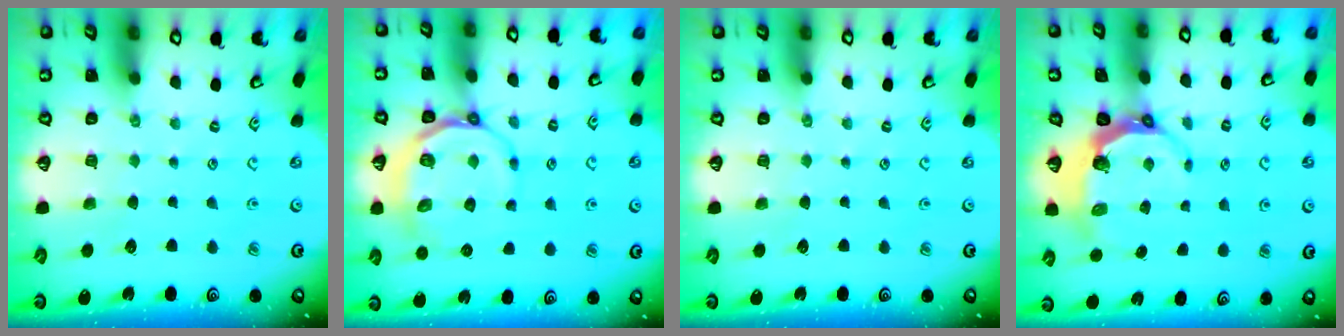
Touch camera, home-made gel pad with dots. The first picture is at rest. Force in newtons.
{"total": 11.3, "press": 10.9, "slide": 3.0}
{"total": 0.0}
{"total": 6.5, "press": 5.1, "slide": 4.1}